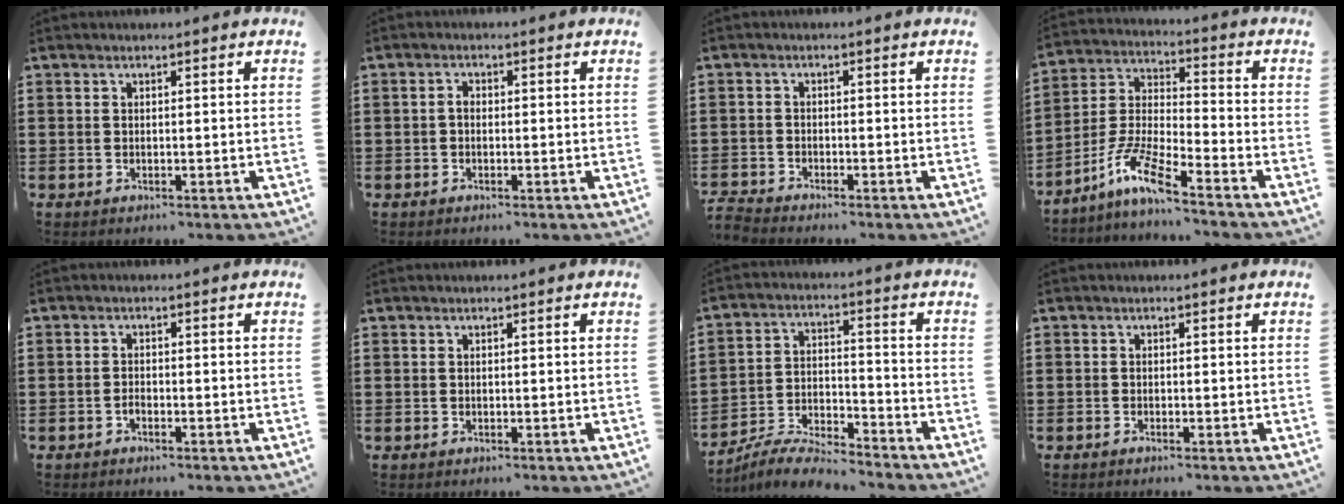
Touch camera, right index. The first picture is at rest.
{"total": 1.3, "force": [-0.3, 0.8, 1.0], "torque": [-0.019, 0.002, -0.007]}
{"total": 1.8, "force": [-1.8, -0.2, 0.0], "torque": [-0.005, -0.002, -0.038]}
{"total": 8.7, "force": [-6.2, 0.7, 6.0], "torque": [-0.147, -0.017, -0.126]}
{"total": 1.0, "force": [-0.8, 0.4, 0.5], "torque": [-0.012, -0.004, -0.013]}
{"total": 0.0}
{"total": 6.6, "force": [-6.4, 0.6, 1.6], "torque": [-0.035, 0.006, -0.124]}
{"total": 0.5, "force": [-0.5, -0.2, 0.2], "torque": [-0.006, -0.006, -0.008]}